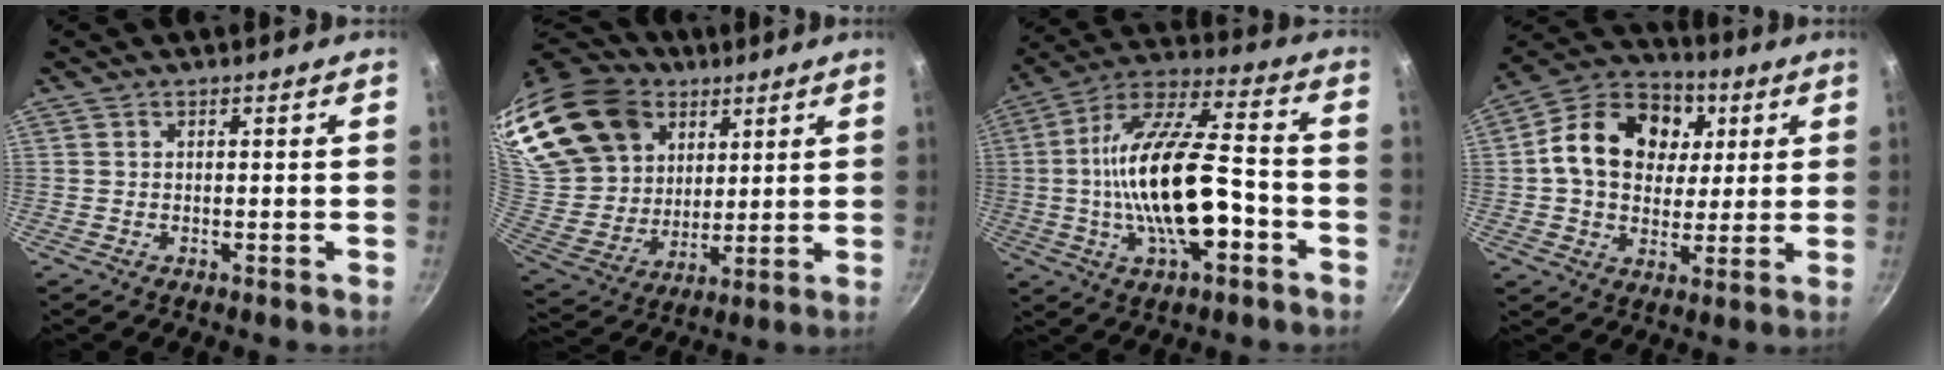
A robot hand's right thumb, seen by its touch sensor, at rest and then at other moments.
{"total": 29.4, "force": [16.1, 20.8, 13.2], "torque": [-0.293, -0.018, 0.314]}
{"total": 21.0, "force": [-4.3, 8.6, 18.7], "torque": [-0.326, 0.037, -0.083]}
{"total": 18.2, "force": [4.0, 13.9, 11.1], "torque": [-0.168, 0.012, 0.053]}